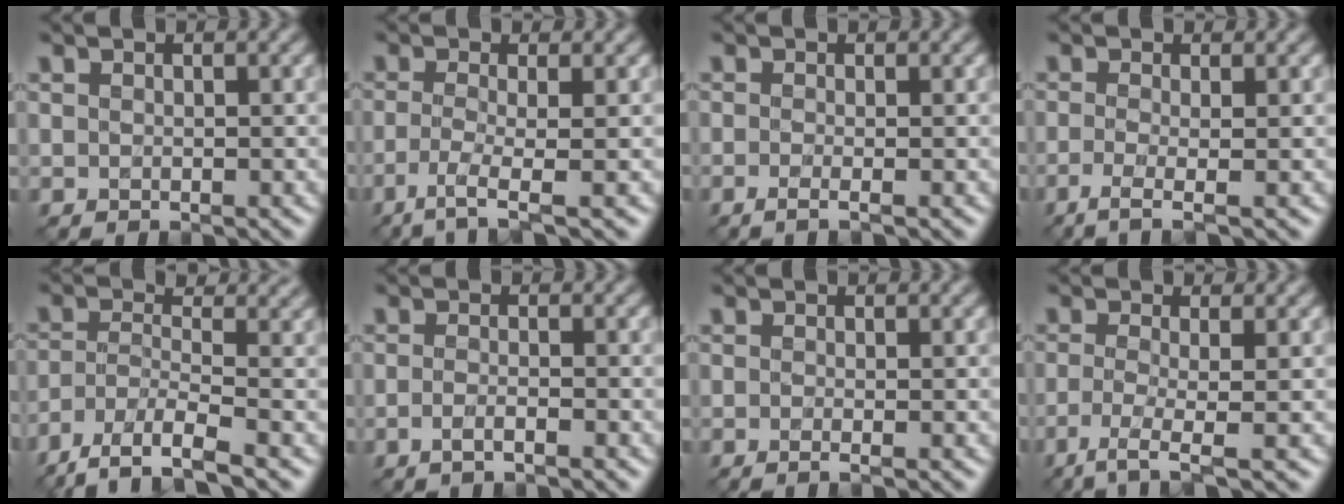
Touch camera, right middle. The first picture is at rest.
{"total": 3.5, "force": [-1.6, 0.6, 3.1], "torque": [-0.057, -0.008, -0.041]}
{"total": 1.7, "force": [-0.6, 0.6, 1.5], "torque": [-0.019, -0.008, -0.019]}
{"total": 3.0, "force": [-1.1, 0.9, 2.7], "torque": [-0.043, -0.011, -0.027]}
{"total": 6.4, "force": [-4.0, 2.0, 4.5], "torque": [-0.089, -0.007, -0.085]}
{"total": 1.7, "force": [-0.8, 0.5, 1.4], "torque": [-0.019, -0.004, -0.022]}
{"total": 1.3, "force": [-0.4, 0.5, 1.2], "torque": [-0.013, -0.009, -0.017]}
{"total": 3.7, "force": [-1.5, 0.7, 3.3], "torque": [-0.061, -0.009, -0.040]}